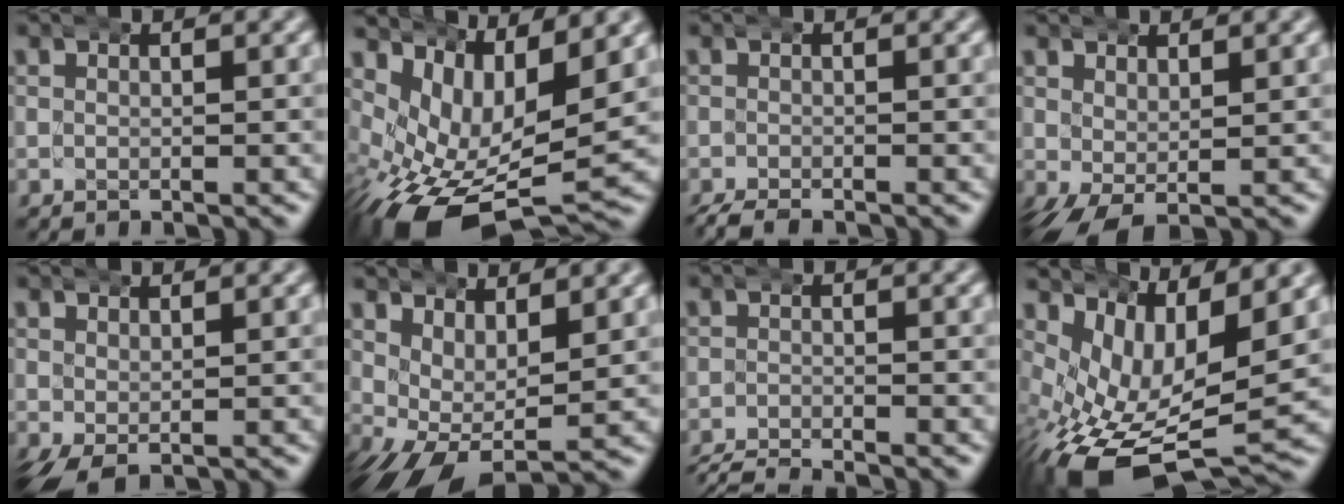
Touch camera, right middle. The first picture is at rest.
{"total": 10.3, "force": [-2.8, 6.9, 7.2], "torque": [-0.158, -0.044, -0.023]}
{"total": 2.1, "force": [-2.0, 0.6, 0.2], "torque": [-0.011, -0.007, -0.032]}
{"total": 4.0, "force": [-1.9, 2.2, 2.7], "torque": [-0.064, -0.030, -0.011]}
{"total": 1.9, "force": [-1.2, 1.0, 1.1], "torque": [-0.026, -0.013, -0.008]}
{"total": 6.1, "force": [-1.8, 4.4, 3.8], "torque": [-0.103, -0.042, -0.013]}
{"total": 5.7, "force": [-5.5, 1.4, 1.0], "torque": [-0.022, -0.016, -0.086]}
{"total": 11.0, "force": [-3.7, 7.1, 7.6], "torque": [-0.165, -0.049, -0.038]}